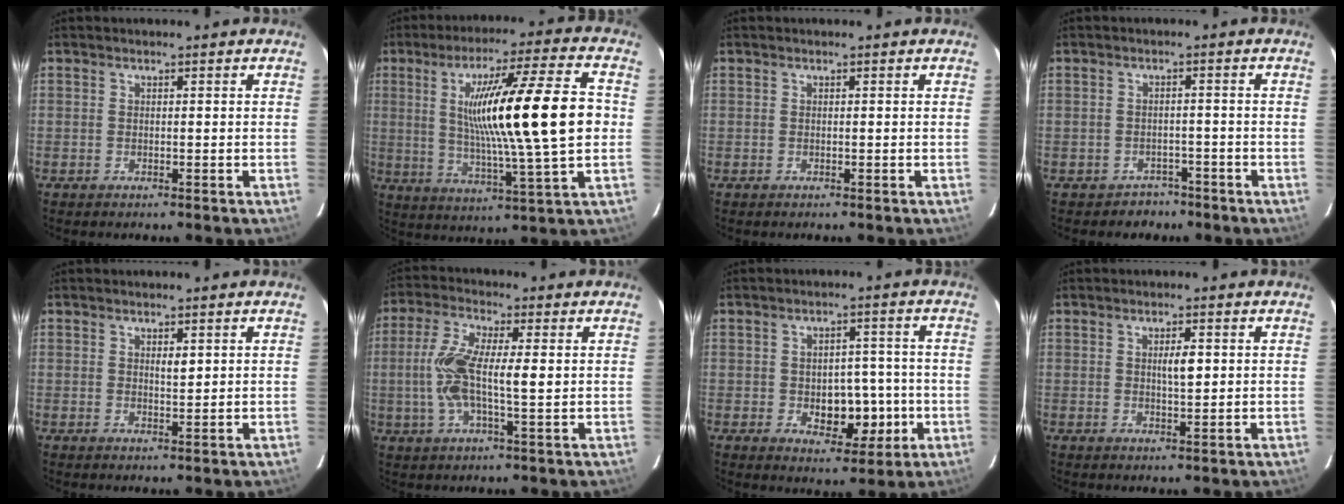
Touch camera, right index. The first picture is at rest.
{"total": 19.4, "force": [1.7, -0.1, 19.4], "torque": [-0.320, 0.004, 0.024]}
{"total": 0.0}
{"total": 3.1, "force": [-2.2, 2.1, -0.4], "torque": [0.002, 0.014, -0.030]}
{"total": 1.5, "force": [0.6, 0.5, 1.3], "torque": [-0.022, -0.002, 0.011]}
{"total": 9.4, "force": [0.4, 2.0, 9.2], "torque": [-0.193, 0.010, 0.004]}
{"total": 7.6, "force": [-1.6, 4.7, 5.8], "torque": [-0.068, 0.012, -0.013]}
{"total": 2.7, "force": [0.5, 0.6, 2.6], "torque": [-0.043, -0.001, 0.008]}